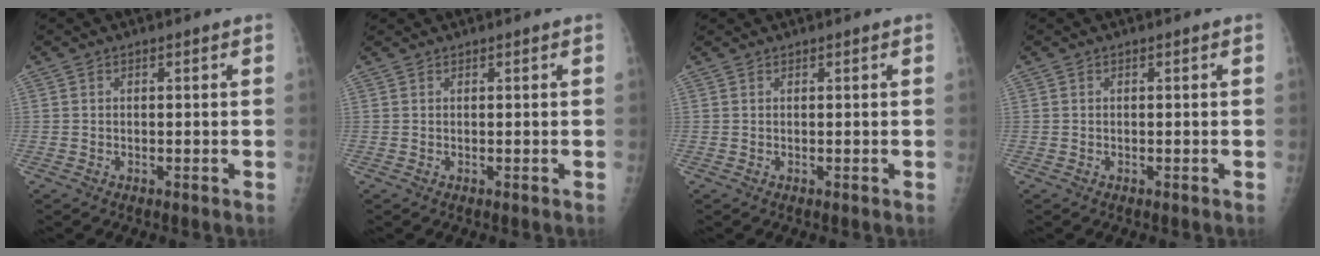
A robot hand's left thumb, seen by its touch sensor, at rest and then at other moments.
{"total": 0.0}
{"total": 0.0}
{"total": 0.0}